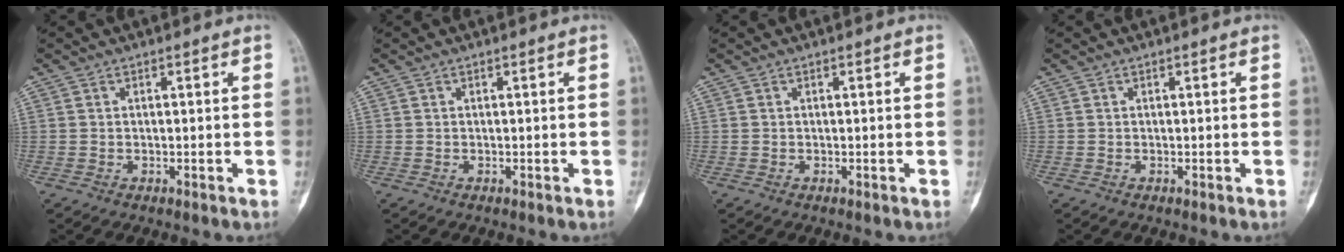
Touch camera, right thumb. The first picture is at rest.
{"total": 0.0}
{"total": 0.0}
{"total": 0.0}